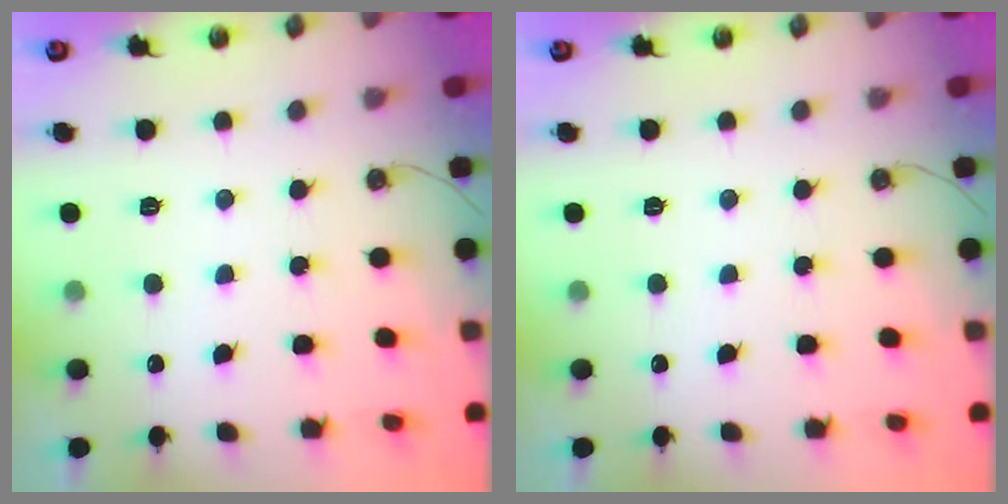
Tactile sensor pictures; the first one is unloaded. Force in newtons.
{"total": 0.0}